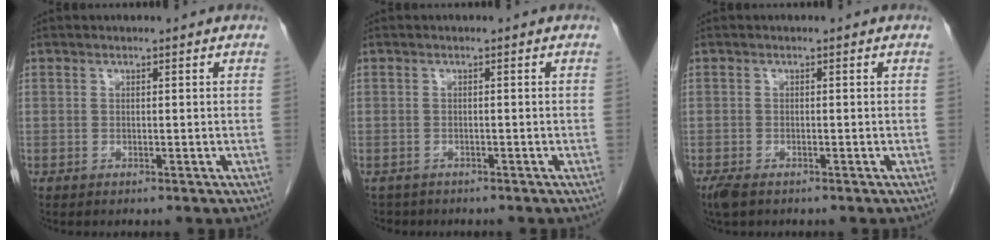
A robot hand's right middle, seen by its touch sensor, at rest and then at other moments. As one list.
[{"total": 2.0, "force": [-1.8, 1.0, -0.1], "torque": [-0.004, -0.001, -0.029]}, {"total": 2.8, "force": [-1.9, 1.1, 1.7], "torque": [-0.040, -0.009, -0.032]}]